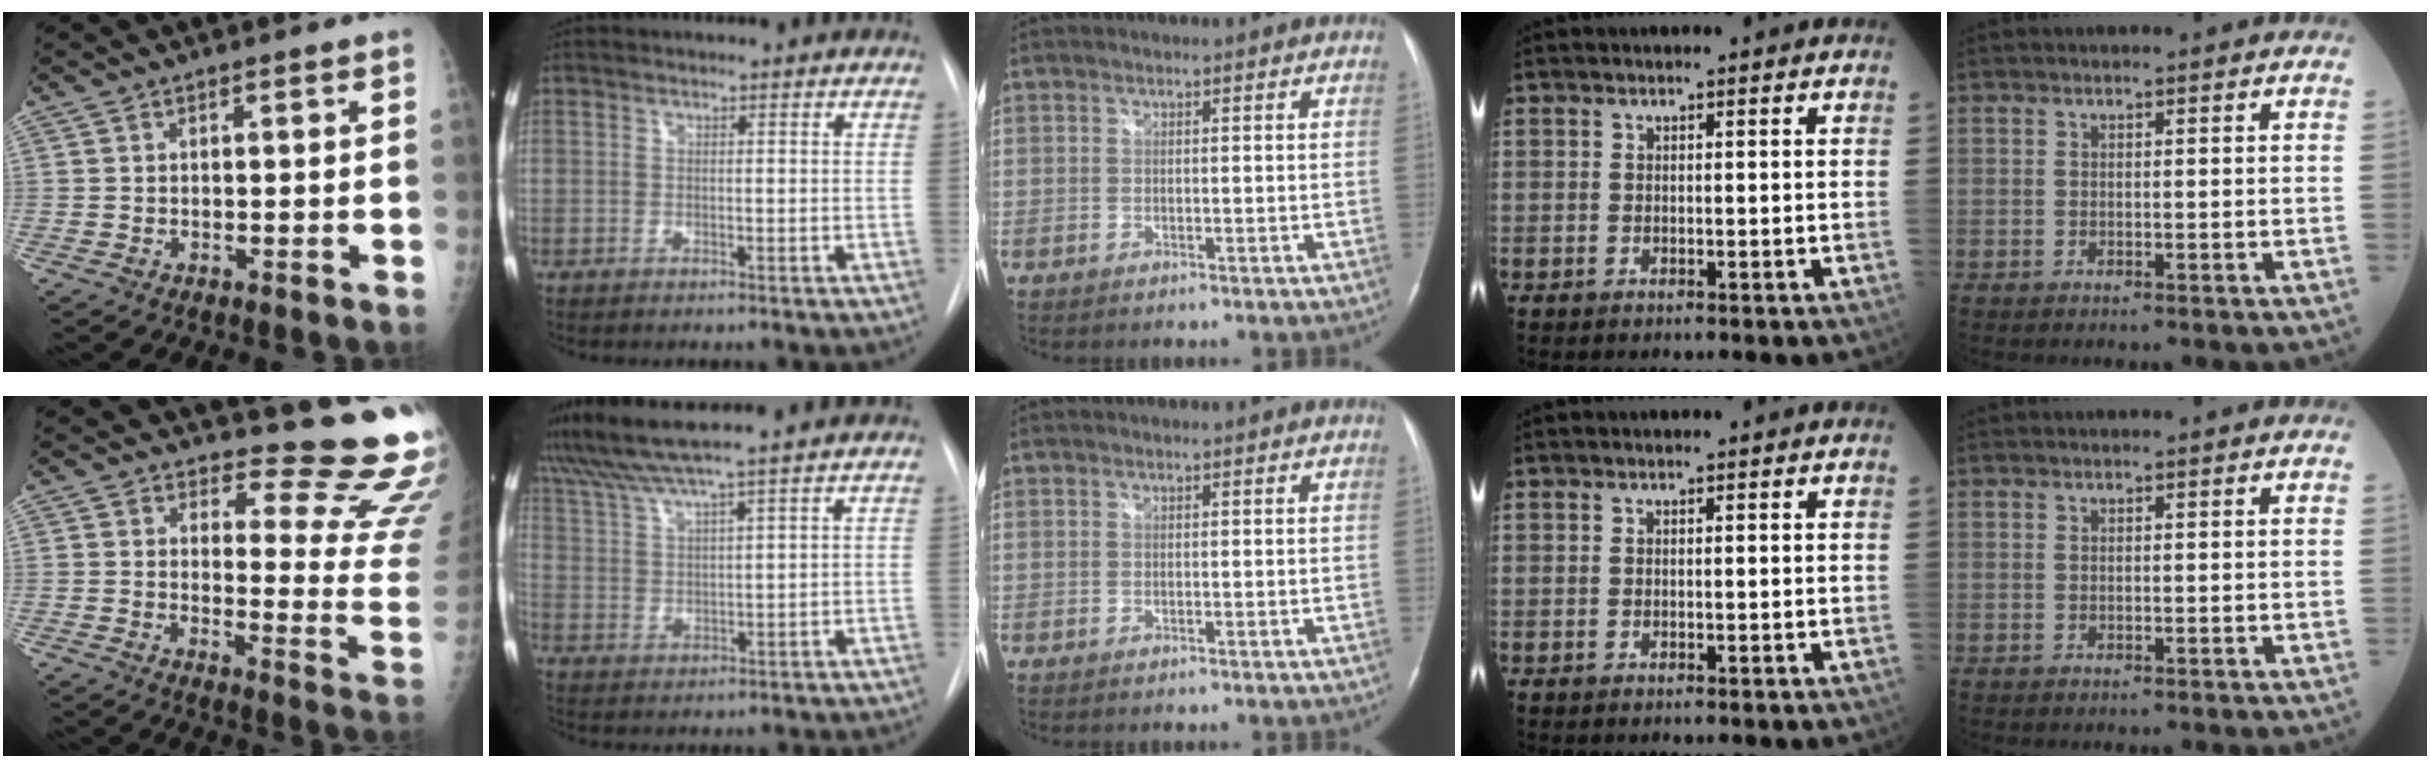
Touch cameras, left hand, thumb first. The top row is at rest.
{"thumb": {"total": 16.0, "force": [15.2, 2.8, 4.2], "torque": [-0.012, -0.183, 0.156]}, "index": {"total": 6.5, "force": [5.6, -1.5, 2.9], "torque": [-0.065, 0.010, 0.109]}}